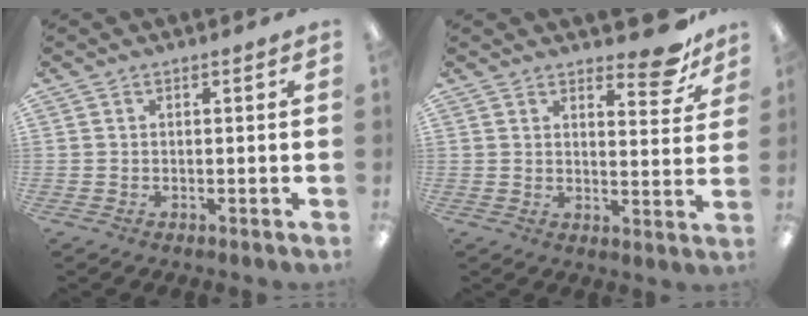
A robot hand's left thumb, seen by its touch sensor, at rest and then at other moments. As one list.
[{"total": 9.5, "force": [7.5, 3.2, 4.9], "torque": [-0.044, -0.054, 0.124]}]